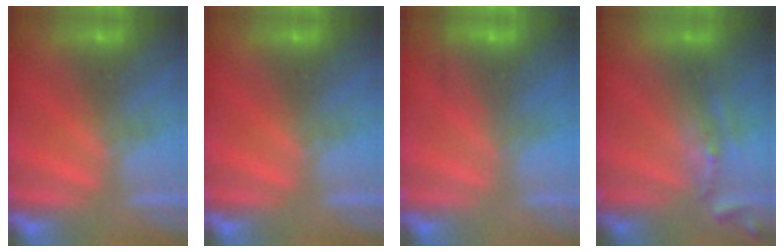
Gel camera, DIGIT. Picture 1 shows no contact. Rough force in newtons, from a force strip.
{"total": 0.0}
{"total": 2.4}
{"total": 2.5}